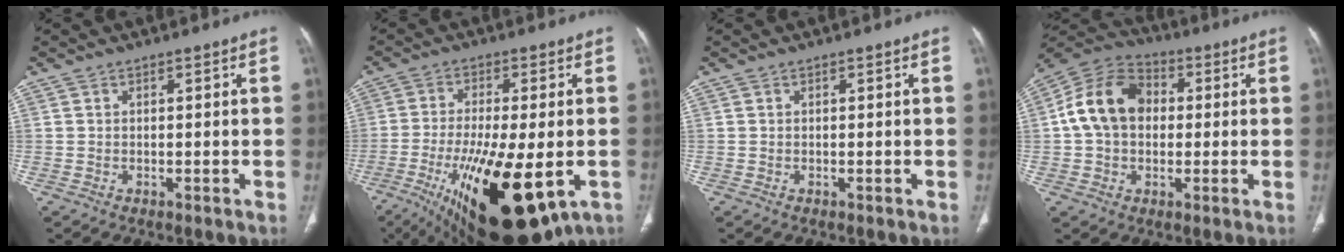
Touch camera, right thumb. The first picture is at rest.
{"total": 22.8, "force": [-7.6, 8.1, 19.9], "torque": [-0.338, -0.027, -0.102]}
{"total": 0.0}
{"total": 13.7, "force": [1.2, 10.3, 8.9], "torque": [-0.146, 0.030, 0.010]}